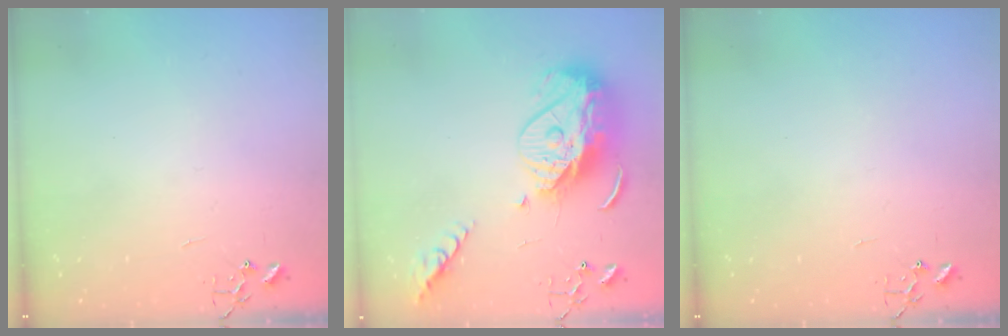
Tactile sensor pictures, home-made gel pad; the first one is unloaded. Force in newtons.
{"total": 17.5, "press": 17.4, "slide": 1.6}
{"total": 0.0}